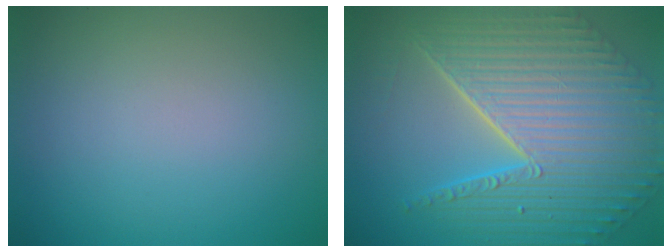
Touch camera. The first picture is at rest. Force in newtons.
{"total": 10.9, "press": 7.2, "slide": 8.1}